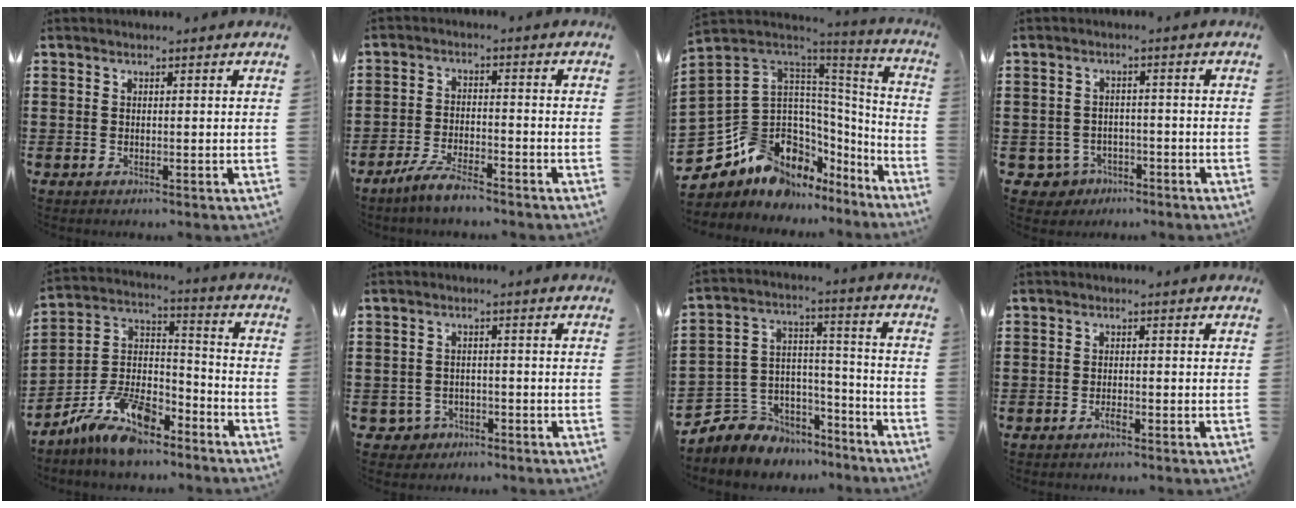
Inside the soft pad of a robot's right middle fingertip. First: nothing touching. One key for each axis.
{"total": 4.8, "fx": -4.2, "fy": 0.7, "fz": 2.3, "tx": -0.058, "ty": -0.004, "tz": -0.085}
{"total": 12.4, "fx": -7.2, "fy": 8.8, "fz": 5.1, "tx": -0.152, "ty": -0.015, "tz": -0.127}
{"total": 3.0, "fx": -2.3, "fy": 1.9, "fz": 0.5, "tx": -0.026, "ty": -0.001, "tz": -0.052}
{"total": 11.4, "fx": -9.4, "fy": 3.7, "fz": 5.4, "tx": -0.113, "ty": 0.024, "tz": -0.186}
{"total": 2.5, "fx": -2.0, "fy": 1.5, "fz": 0.3, "tx": -0.021, "ty": 0.000, "tz": -0.046}
{"total": 5.7, "fx": -4.2, "fy": 3.7, "fz": -1.0, "tx": -0.009, "ty": -0.006, "tz": -0.084}
{"total": 2.2, "fx": -1.7, "fy": 0.4, "fz": 1.4, "tx": -0.034, "ty": -0.003, "tz": -0.032}